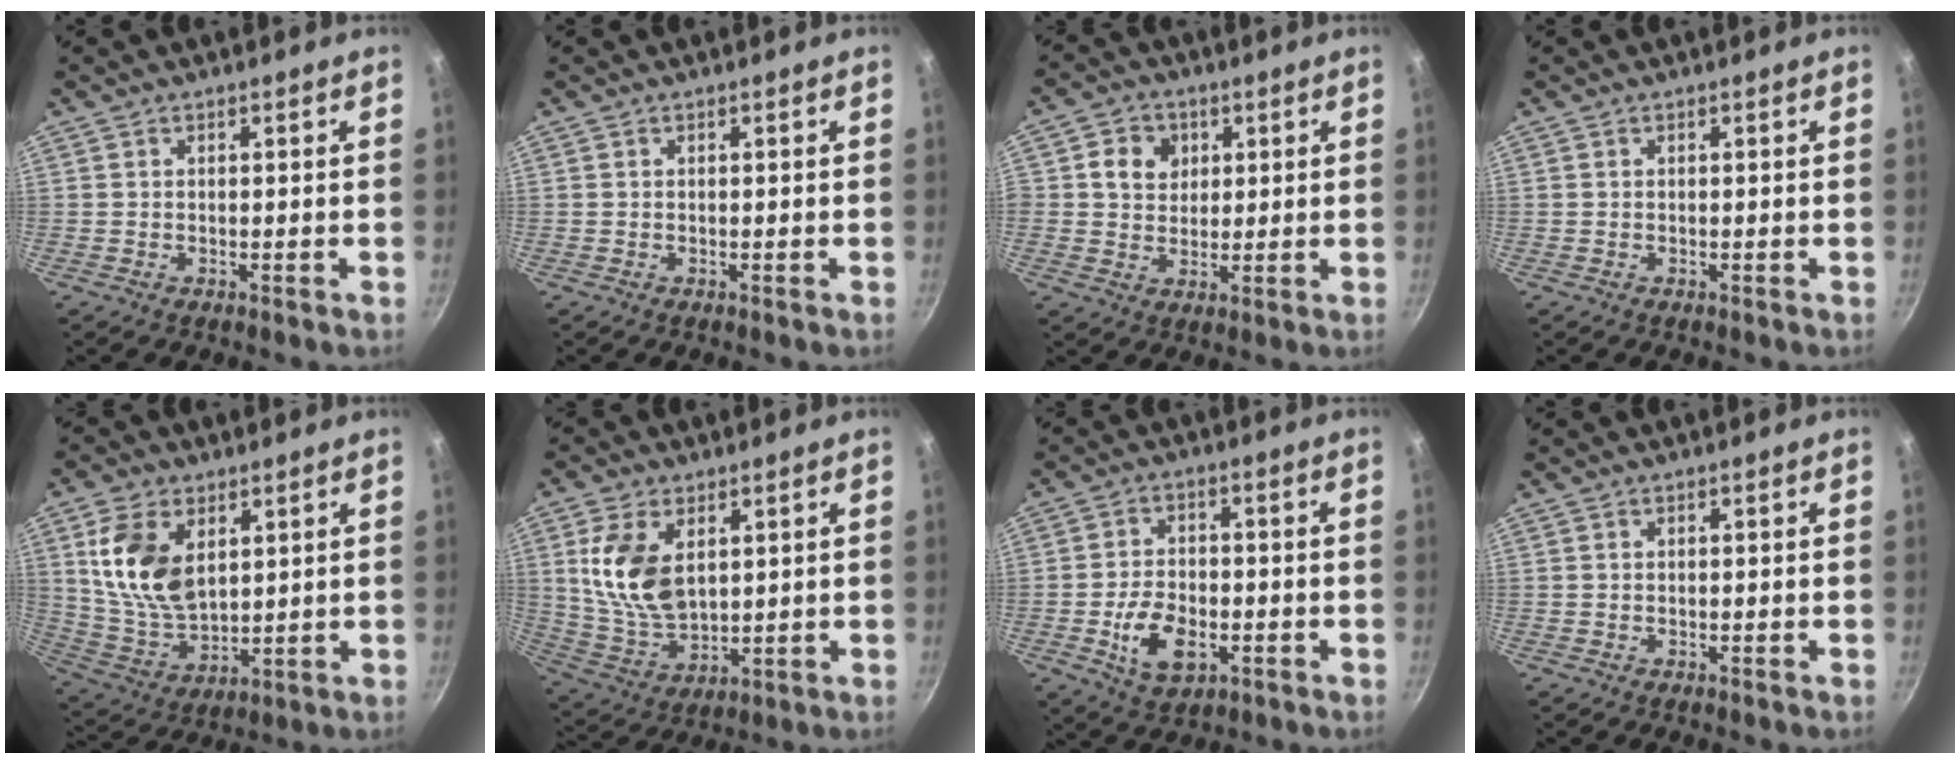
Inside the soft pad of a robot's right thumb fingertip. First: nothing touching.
{"total": 0.0}
{"total": 6.4, "force": [1.8, 5.7, 2.4], "torque": [-0.009, -0.001, 0.024]}
{"total": 0.0}
{"total": 13.7, "force": [4.3, 8.4, 9.9], "torque": [-0.174, -0.027, 0.096]}
{"total": 12.8, "force": [3.5, 7.8, 9.6], "torque": [-0.173, -0.025, 0.079]}
{"total": 9.5, "force": [-2.9, 5.7, 7.0], "torque": [-0.113, 0.013, -0.047]}
{"total": 0.0}